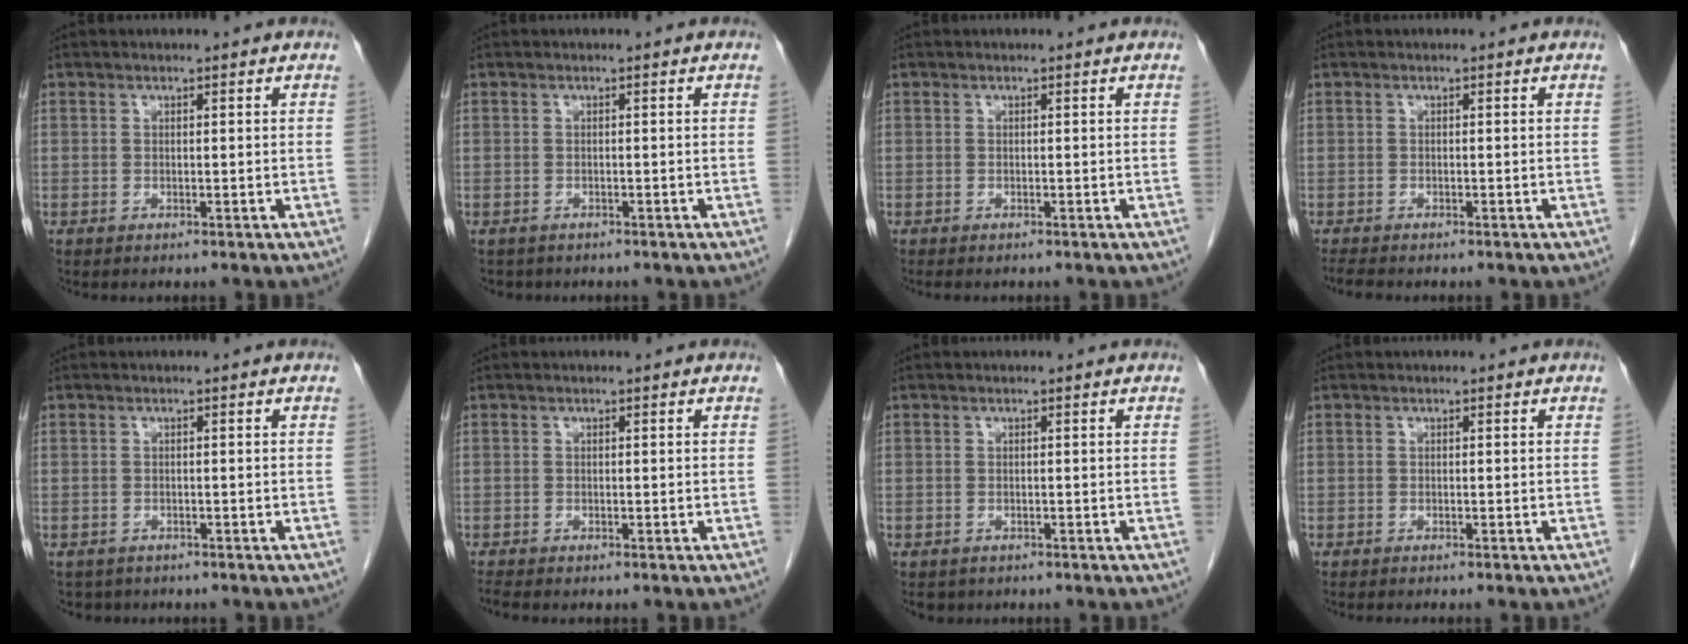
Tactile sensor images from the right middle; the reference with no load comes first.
{"total": 2.0, "force": [-1.6, 1.2, 0.2], "torque": [-0.012, 0.000, -0.023]}
{"total": 1.4, "force": [-1.2, 0.4, 0.6], "torque": [-0.012, -0.004, -0.013]}
{"total": 2.4, "force": [-2.1, 0.5, 1.1], "torque": [-0.024, -0.007, -0.033]}
{"total": 2.8, "force": [-2.3, 1.6, 0.1], "torque": [-0.007, 0.000, -0.034]}
{"total": 0.9, "force": [-0.9, -0.2, 0.1], "torque": [-0.014, -0.006, -0.019]}
{"total": 1.5, "force": [-1.1, 1.0, 0.2], "torque": [-0.012, -0.001, -0.012]}
{"total": 1.8, "force": [-1.6, -0.2, 0.9], "torque": [-0.009, 0.001, -0.021]}